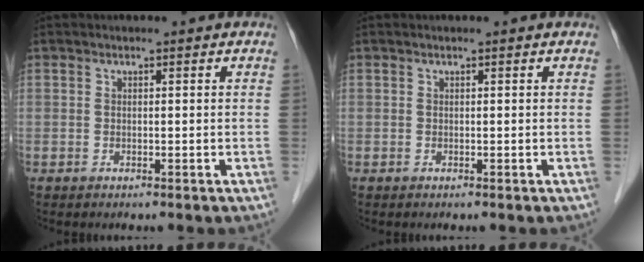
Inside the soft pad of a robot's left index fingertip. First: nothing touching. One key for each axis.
{"total": 0.0}